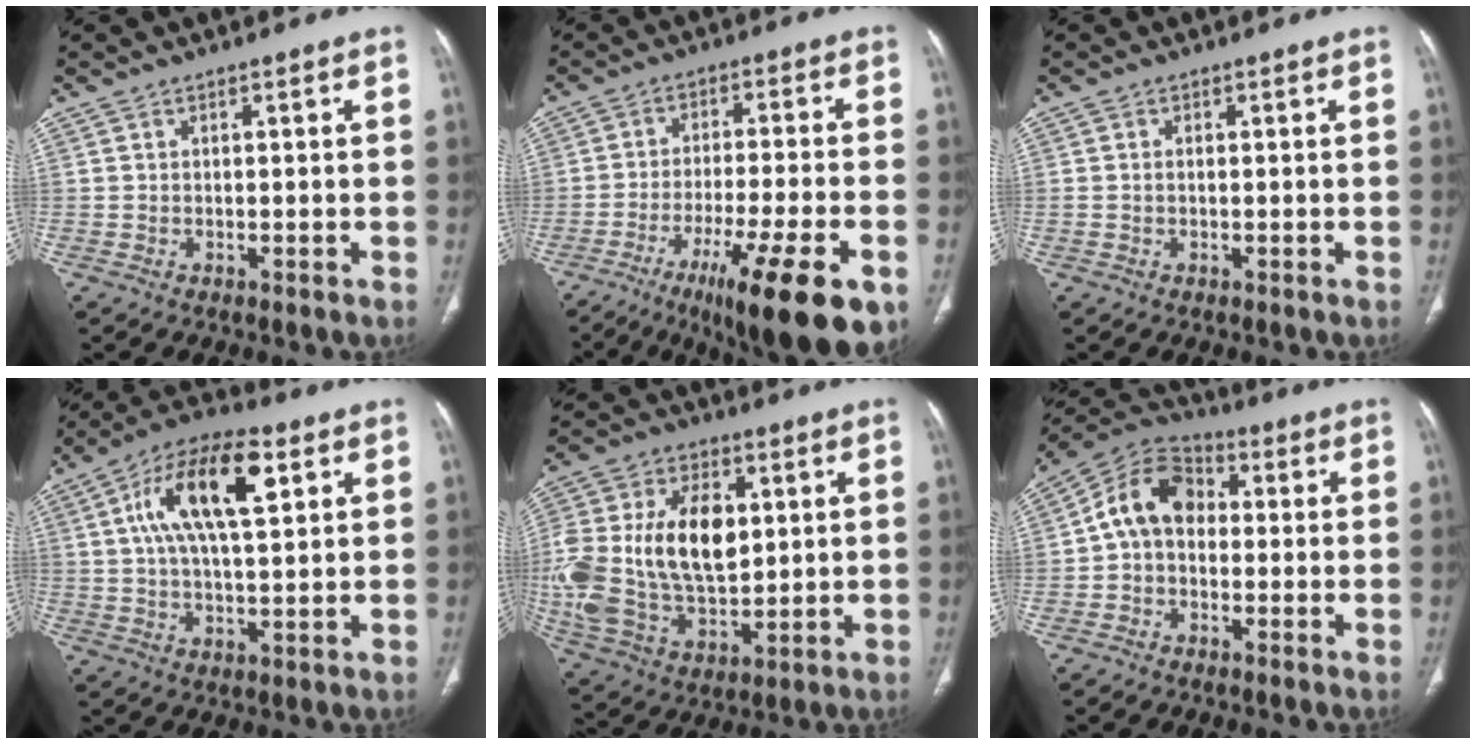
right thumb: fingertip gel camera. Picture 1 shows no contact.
{"total": 17.8, "force": [-9.3, 3.3, 14.8], "torque": [-0.206, 0.018, -0.140]}
{"total": 0.9, "force": [0.0, 0.6, 0.7], "torque": [-0.023, 0.006, 0.002]}
{"total": 15.9, "force": [5.1, 6.6, 13.5], "torque": [-0.234, 0.009, 0.083]}
{"total": 25.1, "force": [2.8, 15.9, 19.2], "torque": [-0.402, 0.001, 0.061]}
{"total": 10.5, "force": [0.1, 7.9, 6.9], "torque": [-0.104, 0.034, -0.016]}